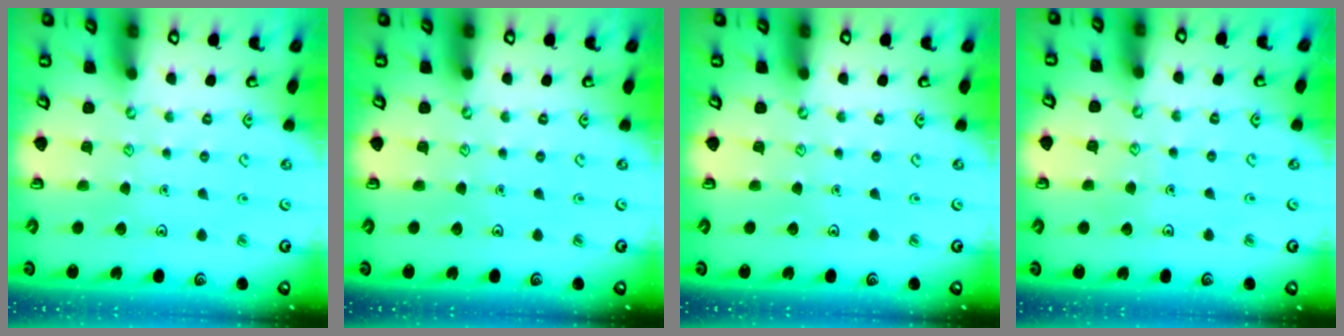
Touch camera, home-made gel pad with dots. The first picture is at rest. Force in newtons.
{"total": 0.0}
{"total": 0.0}
{"total": 3.7, "press": 3.7, "slide": 0.3}